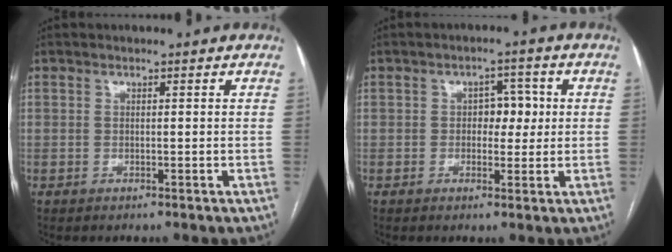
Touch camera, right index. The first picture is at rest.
{"total": 4.1, "force": [0.3, 2.6, 3.2], "torque": [-0.039, 0.014, 0.006]}